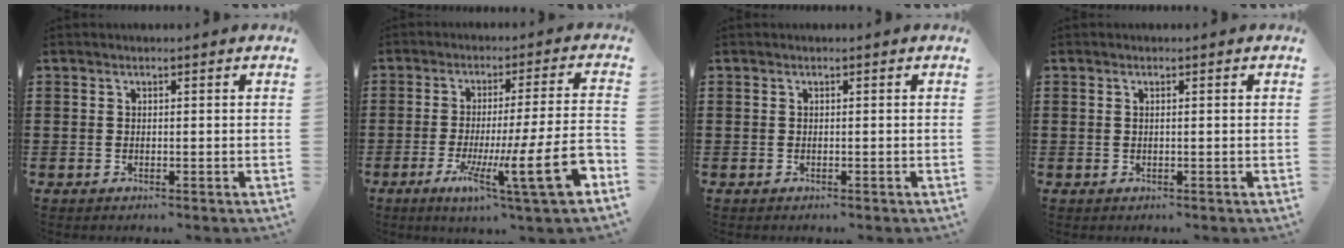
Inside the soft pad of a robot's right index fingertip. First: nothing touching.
{"total": 15.6, "force": [-5.0, 1.7, 14.6], "torque": [-0.232, -0.017, -0.077]}
{"total": 0.0}
{"total": 0.6, "force": [0.1, 0.0, 0.6], "torque": [-0.011, -0.002, 0.002]}